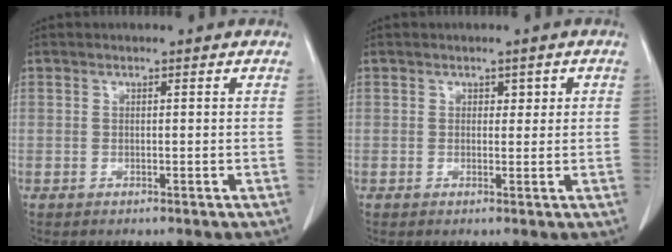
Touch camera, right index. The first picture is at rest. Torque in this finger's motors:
{"motor_torque": [-0.28, 0.14, 0.04, -0.01]}